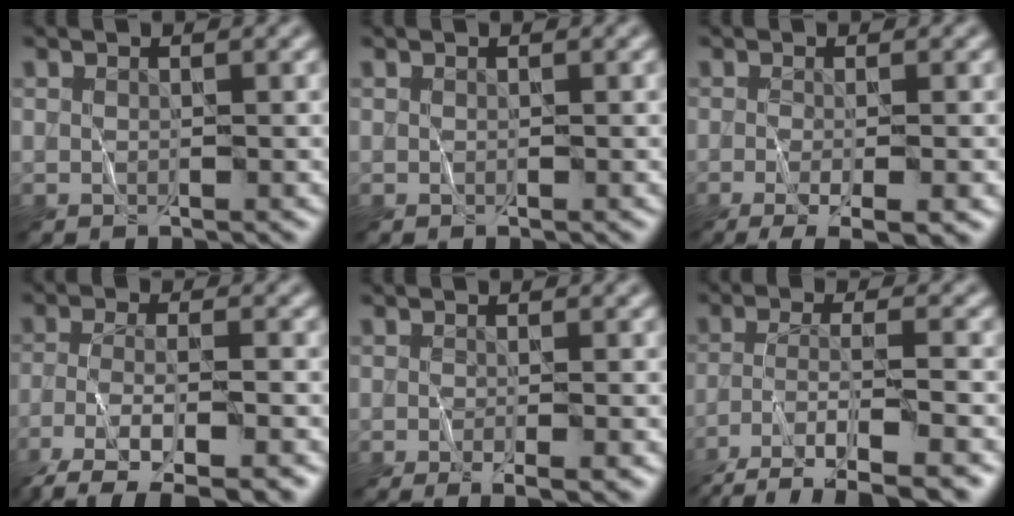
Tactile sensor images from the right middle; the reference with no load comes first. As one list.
[{"total": 0.0}, {"total": 5.0, "force": [-2.0, 1.2, 4.4], "torque": [-0.064, -0.010, -0.026]}, {"total": 7.5, "force": [-5.4, 1.9, 4.9], "torque": [-0.086, 0.001, -0.100]}, {"total": 3.5, "force": [-1.5, 0.9, 3.0], "torque": [-0.033, -0.006, -0.015]}, {"total": 6.9, "force": [-4.8, 1.6, 4.7], "torque": [-0.082, -0.003, -0.082]}]